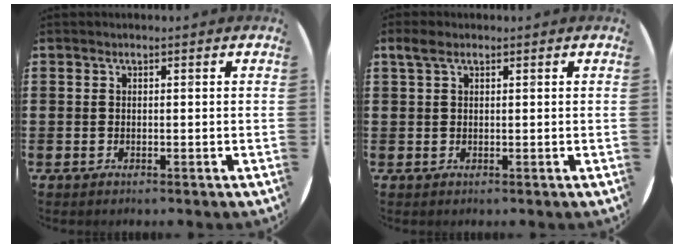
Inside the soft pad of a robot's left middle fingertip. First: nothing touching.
{"total": 1.6, "force": [1.0, 0.7, 1.0], "torque": [-0.022, 0.006, 0.017]}